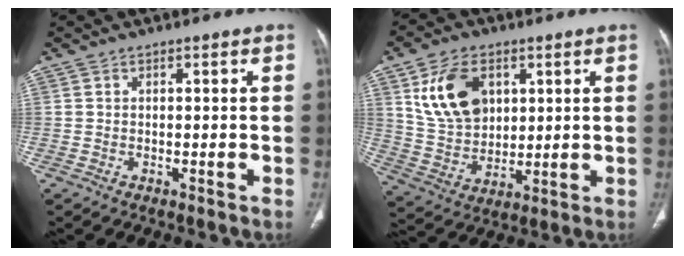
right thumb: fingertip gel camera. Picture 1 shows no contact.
{"total": 13.6, "force": [5.0, 9.2, 8.6], "torque": [-0.130, -0.017, 0.107]}